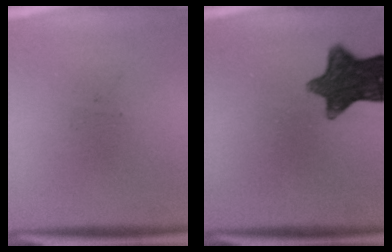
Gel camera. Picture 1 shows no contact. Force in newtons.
{"total": 11.4}